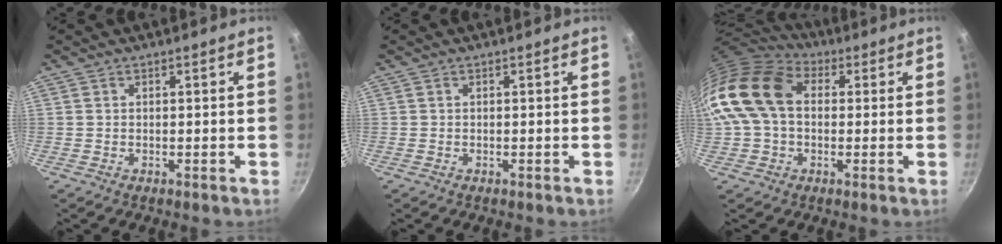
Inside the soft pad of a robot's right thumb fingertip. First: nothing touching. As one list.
[{"total": 0.0}, {"total": 17.1, "force": [2.1, 12.1, 12.0], "torque": [-0.217, 0.031, 0.023]}]